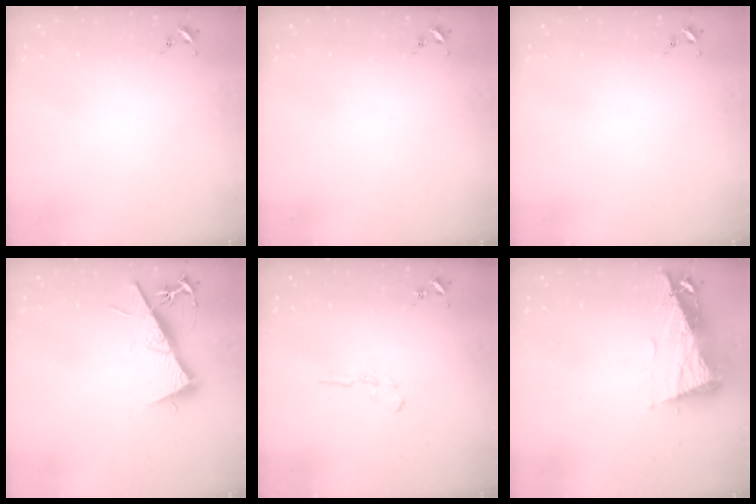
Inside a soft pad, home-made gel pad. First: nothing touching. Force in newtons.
{"total": 0.0}
{"total": 0.0}
{"total": 12.5, "press": 12.5, "slide": 0.5}
{"total": 3.9, "press": 3.9, "slide": 0.4}
{"total": 11.0, "press": 10.9, "slide": 1.3}